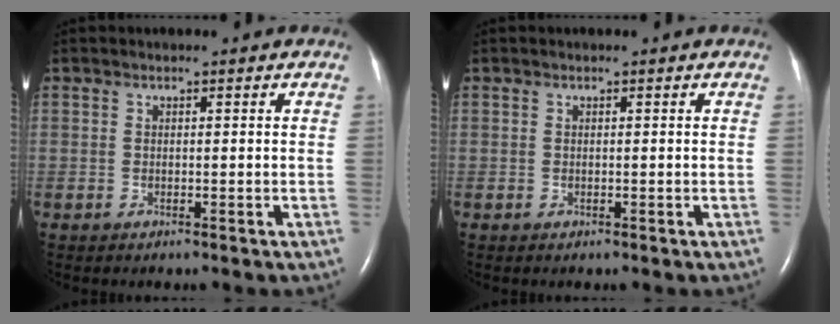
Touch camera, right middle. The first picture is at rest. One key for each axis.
{"total": 0.0}